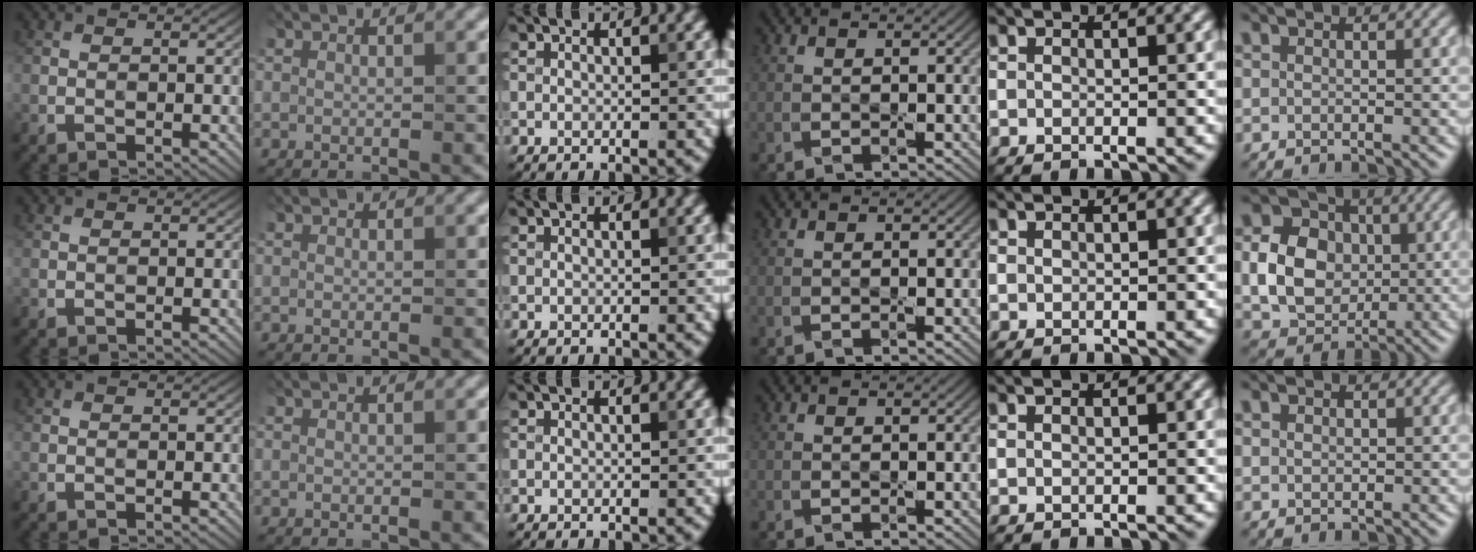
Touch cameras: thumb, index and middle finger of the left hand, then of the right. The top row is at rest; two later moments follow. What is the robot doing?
{"motion": "press", "object": "small bumper sticker"}